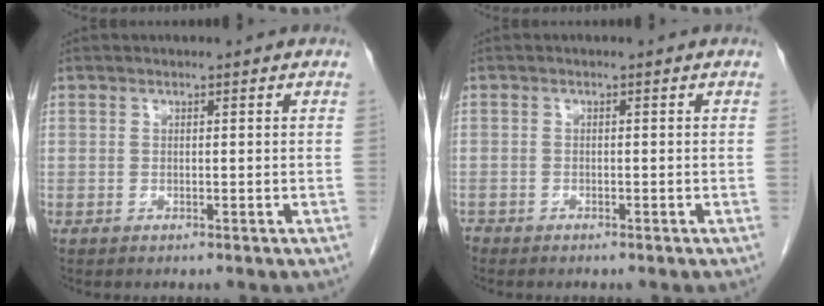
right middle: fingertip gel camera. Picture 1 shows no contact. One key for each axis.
{"total": 1.2, "fx": -1.1, "fy": 0.5, "fz": 0.3, "tx": -0.009, "ty": 0.001, "tz": -0.020}